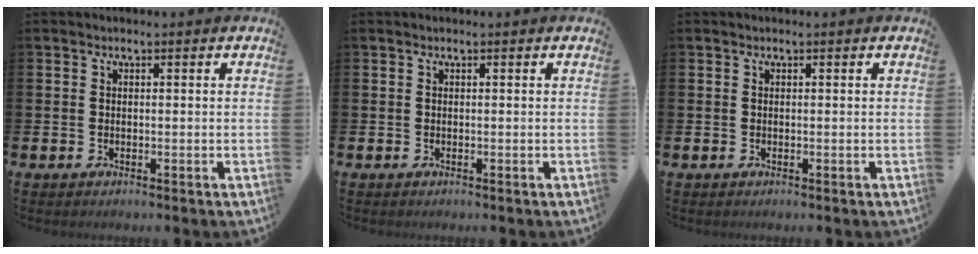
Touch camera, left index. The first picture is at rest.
{"total": 0.0}
{"total": 0.0}